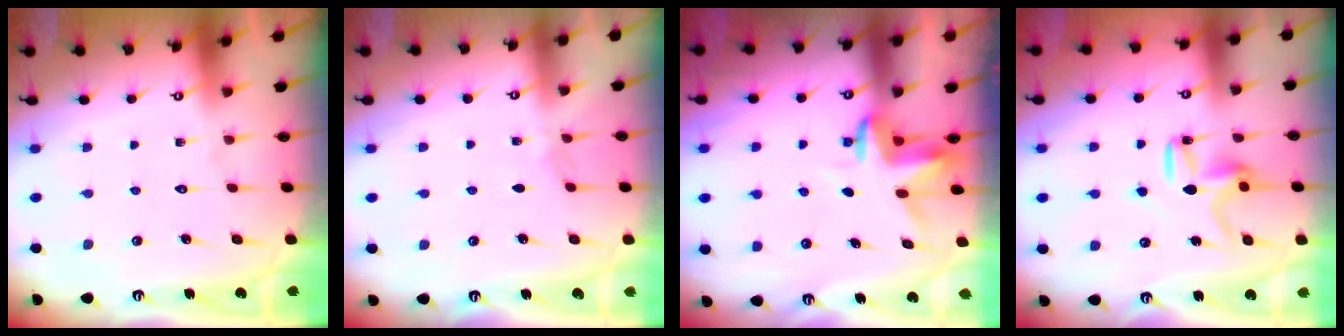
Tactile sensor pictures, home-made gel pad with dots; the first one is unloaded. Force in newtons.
{"total": 2.3, "press": 2.2, "slide": 0.5}
{"total": 3.6, "press": 3.6, "slide": 0.2}
{"total": 9.0, "press": 9.0, "slide": 0.7}